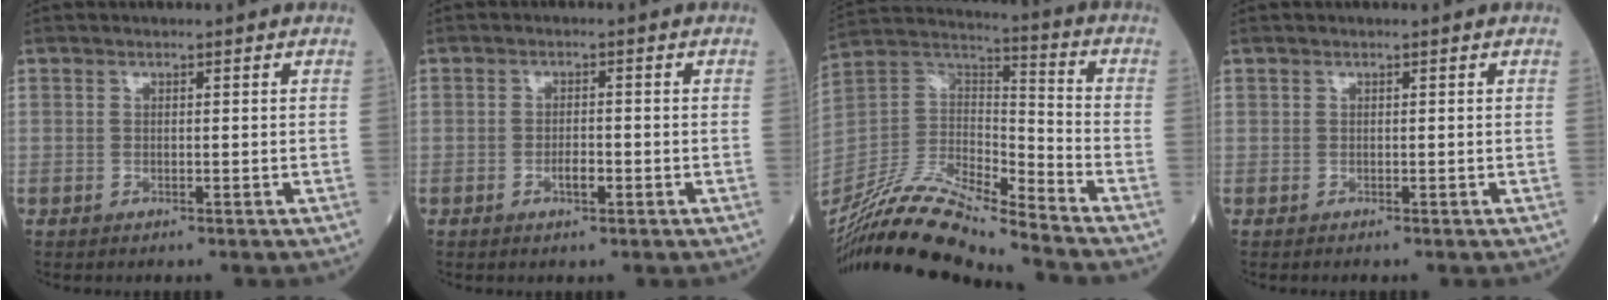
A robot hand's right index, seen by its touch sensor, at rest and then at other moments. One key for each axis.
{"total": 2.3, "fx": -0.9, "fy": 0.7, "fz": 1.9, "tx": -0.030, "ty": 0.003, "tz": -0.015}
{"total": 18.1, "fx": -16.1, "fy": 0.7, "fz": 8.1, "tx": -0.172, "ty": 0.008, "tz": -0.303}
{"total": 0.0}